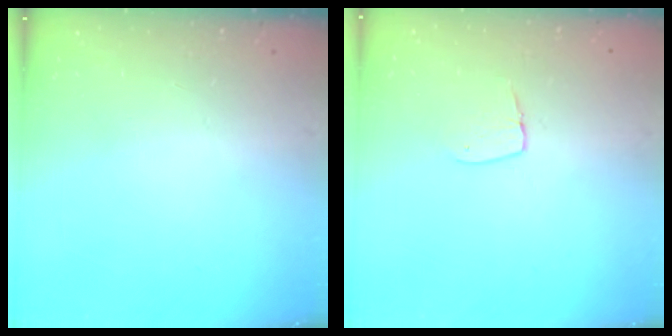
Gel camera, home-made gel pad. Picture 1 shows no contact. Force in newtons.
{"total": 4.6, "press": 4.6, "slide": 0.4}